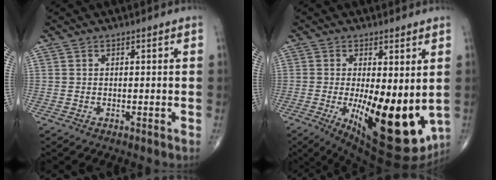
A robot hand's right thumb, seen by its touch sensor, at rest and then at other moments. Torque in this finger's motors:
{"motor_torque": [2.55, 2.45, 0.36, -0.24, 0.57]}